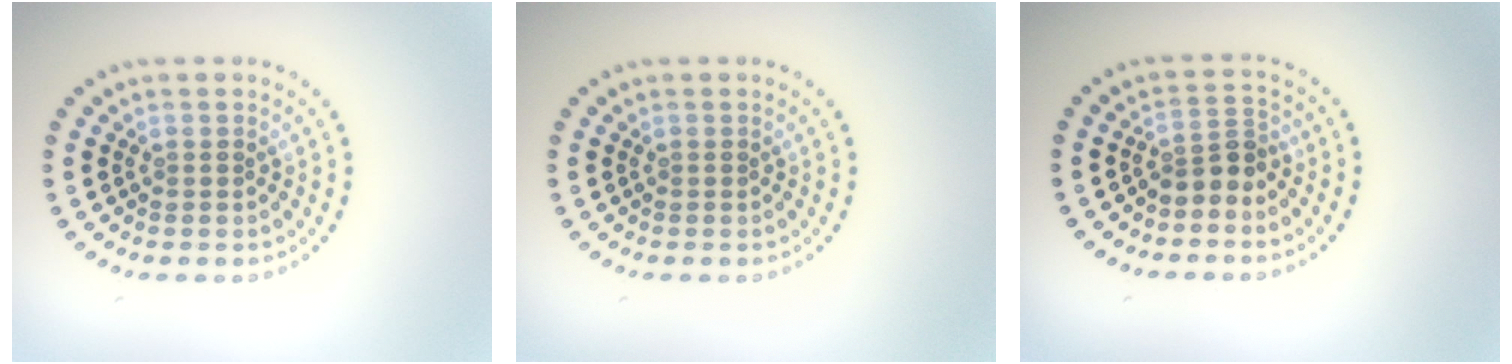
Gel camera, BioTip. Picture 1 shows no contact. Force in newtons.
{"total": 0.0}
{"total": 2.4, "press": 1.8, "slide": 1.6}